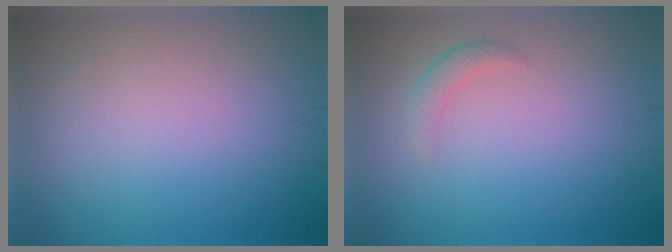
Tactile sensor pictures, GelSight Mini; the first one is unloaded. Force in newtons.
{"total": 1.4, "press": 1.4, "slide": 0.0}